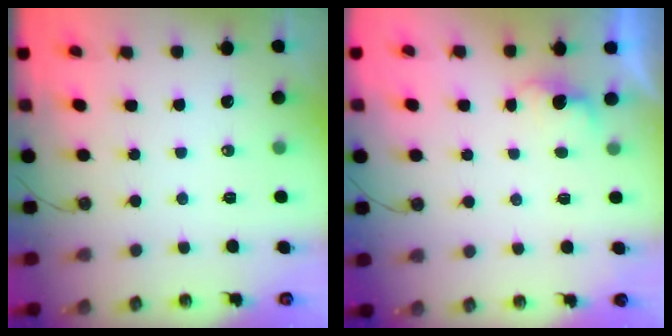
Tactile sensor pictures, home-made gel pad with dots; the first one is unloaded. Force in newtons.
{"total": 1.8, "press": 1.6, "slide": 0.8}